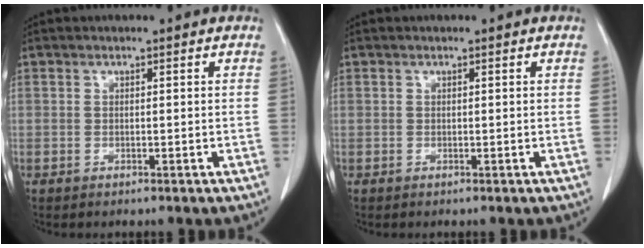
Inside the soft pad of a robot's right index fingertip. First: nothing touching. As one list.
[{"total": 0.0}]